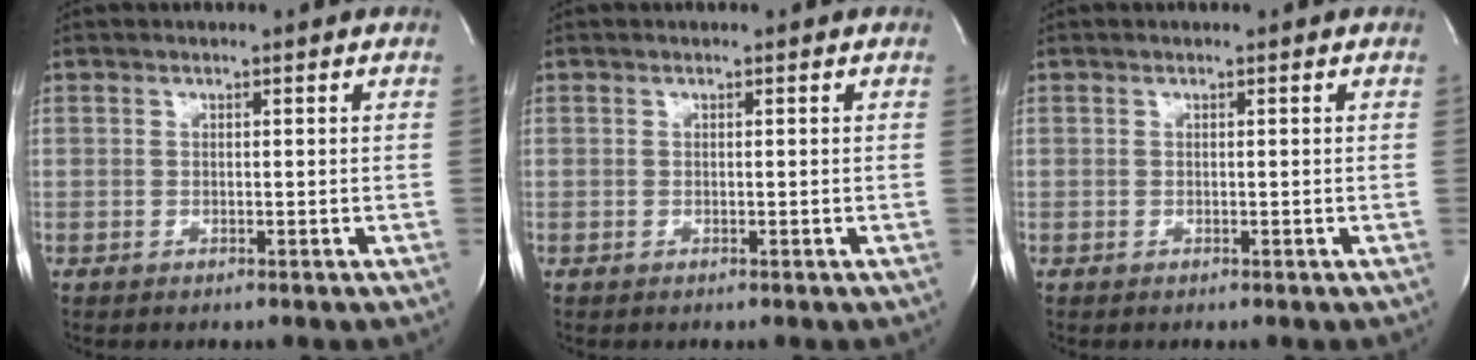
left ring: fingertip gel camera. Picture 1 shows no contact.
{"total": 0.0}
{"total": 0.0}